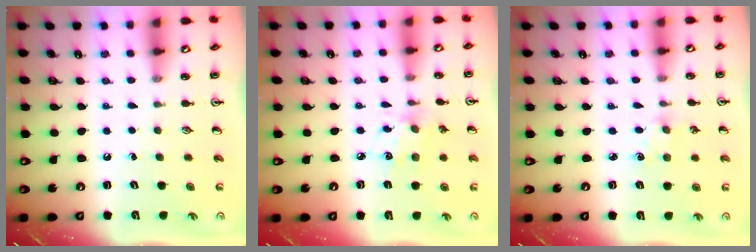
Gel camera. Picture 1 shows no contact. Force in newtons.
{"total": 6.3, "press": 6.3, "slide": 0.6}
{"total": 1.5, "press": 1.4, "slide": 0.2}